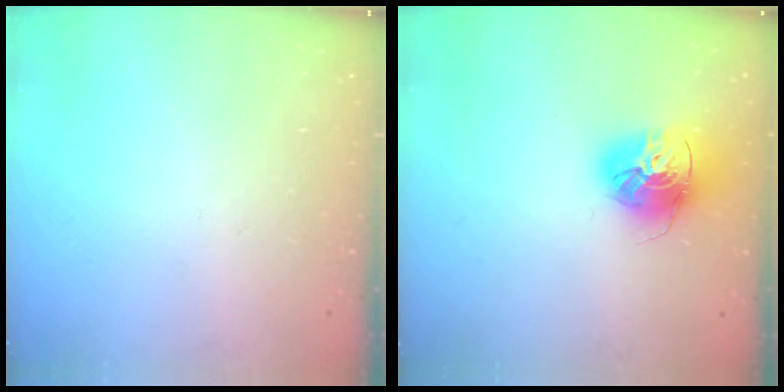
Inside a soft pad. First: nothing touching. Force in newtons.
{"total": 16.2, "press": 16.1, "slide": 1.8}